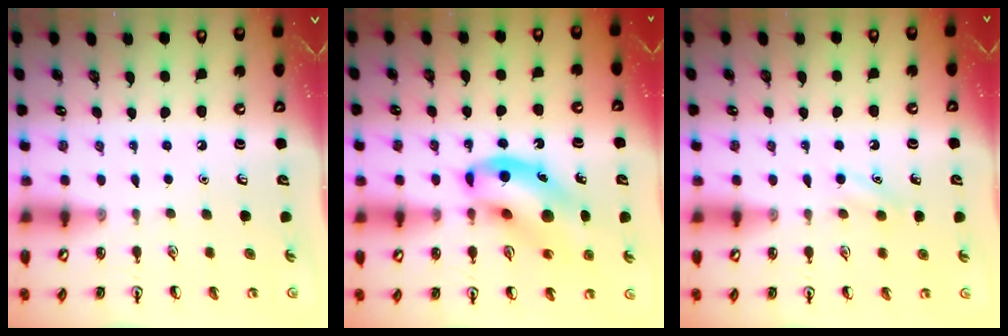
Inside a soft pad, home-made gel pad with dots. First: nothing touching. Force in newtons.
{"total": 13.2, "press": 12.7, "slide": 3.7}
{"total": 4.9, "press": 4.7, "slide": 1.3}